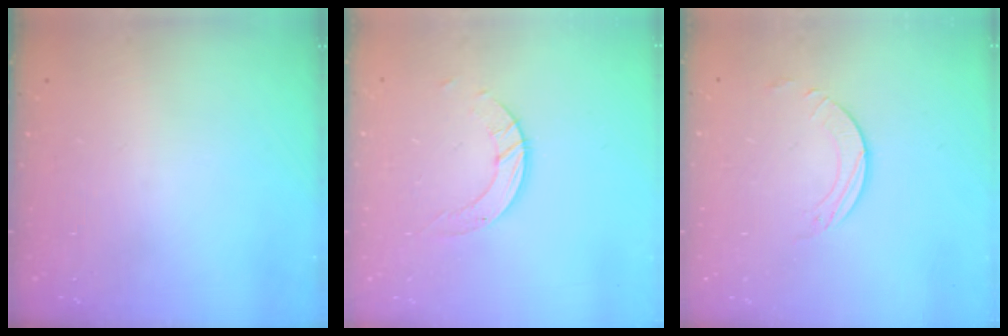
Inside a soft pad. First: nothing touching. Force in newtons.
{"total": 5.1, "press": 5.1, "slide": 0.2}
{"total": 1.7, "press": 1.7, "slide": 0.2}